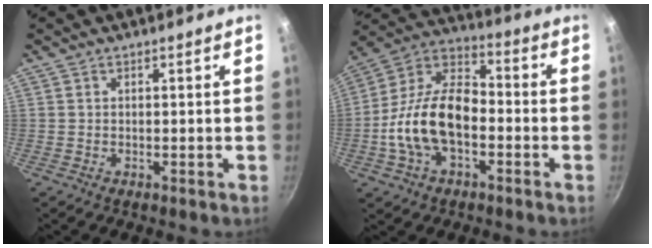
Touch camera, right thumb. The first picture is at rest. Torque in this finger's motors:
{"motor_torque": [-0.09, 1.09, 1.70, -0.52, 0.59]}